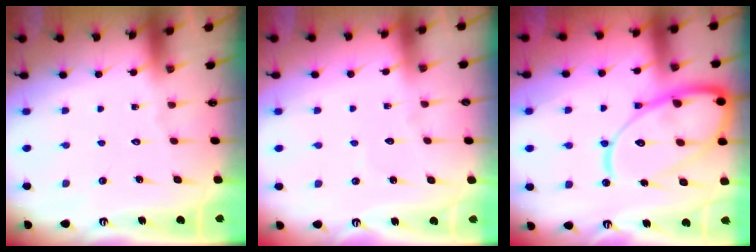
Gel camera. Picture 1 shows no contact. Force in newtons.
{"total": 2.4, "press": 2.4, "slide": 0.2}
{"total": 19.7, "press": 19.6, "slide": 1.8}